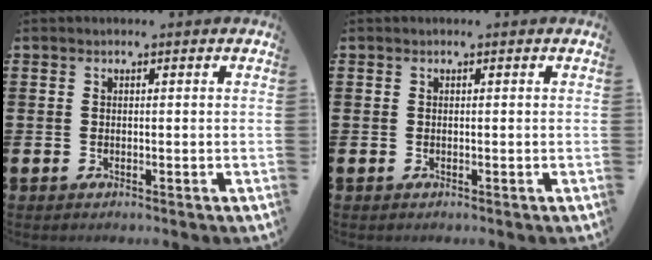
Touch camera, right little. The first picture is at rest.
{"total": 0.0}